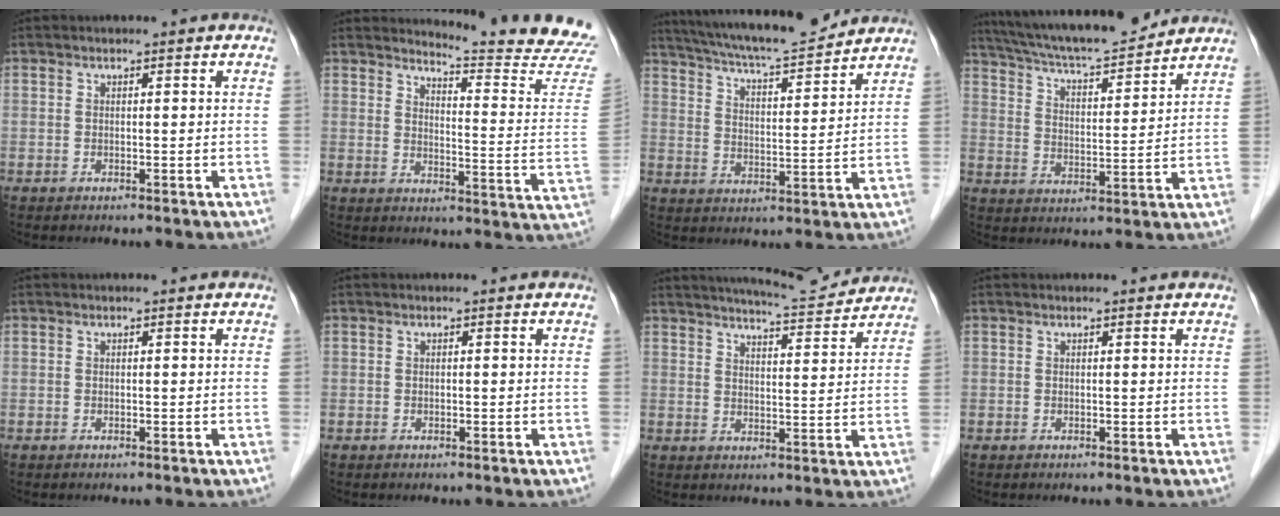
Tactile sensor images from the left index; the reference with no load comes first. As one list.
[{"total": 16.0, "force": [15.8, -1.5, 2.1], "torque": [-0.025, -0.144, 0.168]}, {"total": 15.2, "force": [13.9, 1.2, 6.0], "torque": [-0.108, 0.006, 0.218]}, {"total": 16.6, "force": [15.1, 1.8, 6.6], "torque": [-0.117, 0.015, 0.242]}, {"total": 0.0}, {"total": 0.0}, {"total": 9.7, "force": [9.4, 0.3, 2.4], "torque": [-0.042, 0.004, 0.127]}, {"total": 0.5, "force": [0.5, 0.0, 0.1], "torque": [-0.003, 0.002, 0.004]}]